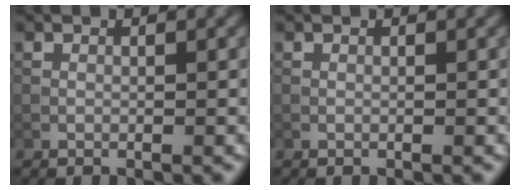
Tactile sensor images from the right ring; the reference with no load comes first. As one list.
[{"total": 0.0}]